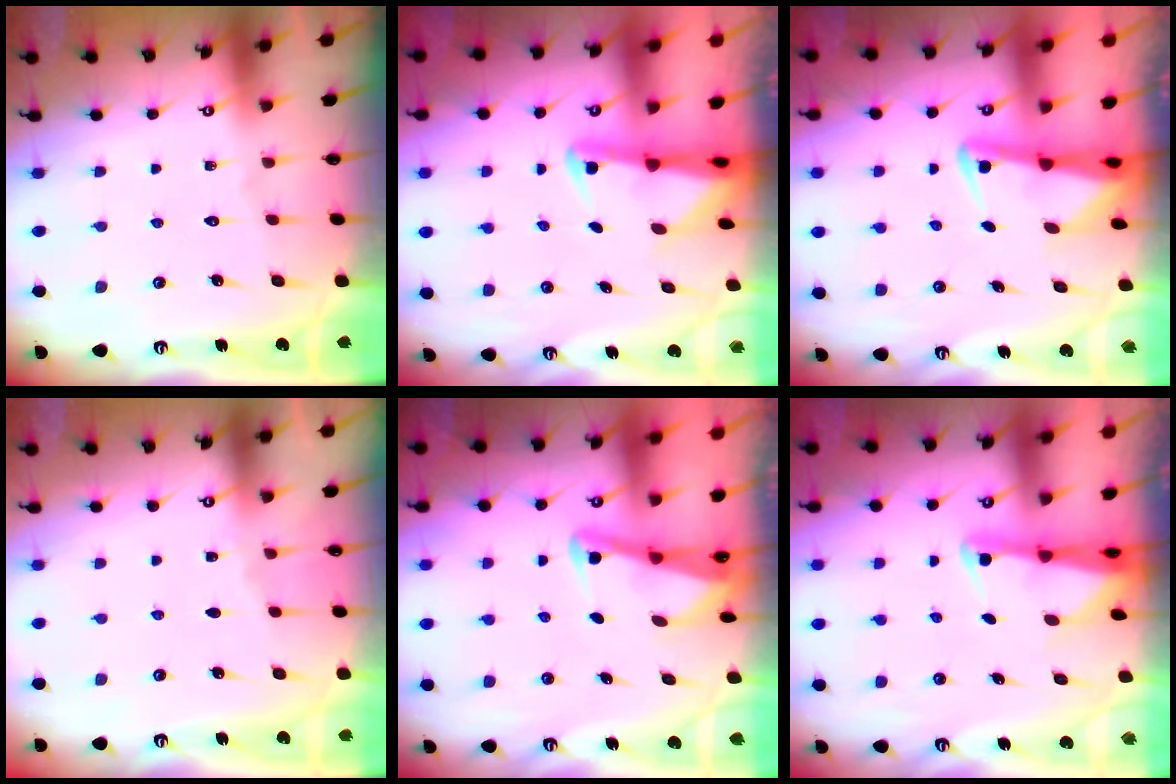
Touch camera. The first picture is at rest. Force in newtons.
{"total": 2.7, "press": 2.6, "slide": 0.6}
{"total": 2.8, "press": 2.7, "slide": 0.6}
{"total": 2.5, "press": 2.5, "slide": 0.4}
{"total": 3.0, "press": 3.0, "slide": 0.4}
{"total": 2.6, "press": 2.6, "slide": 0.5}